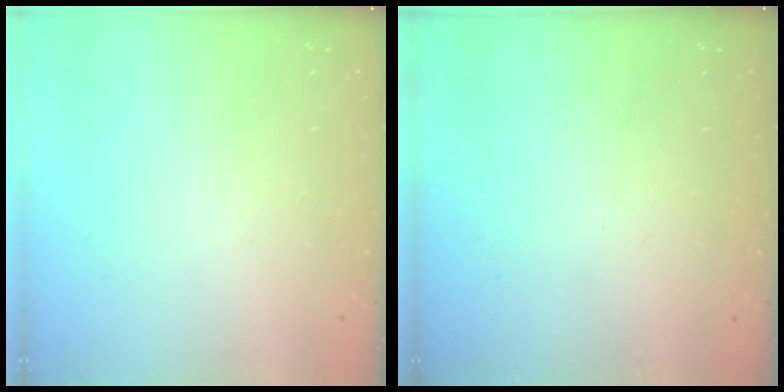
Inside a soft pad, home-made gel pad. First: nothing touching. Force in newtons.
{"total": 0.0}